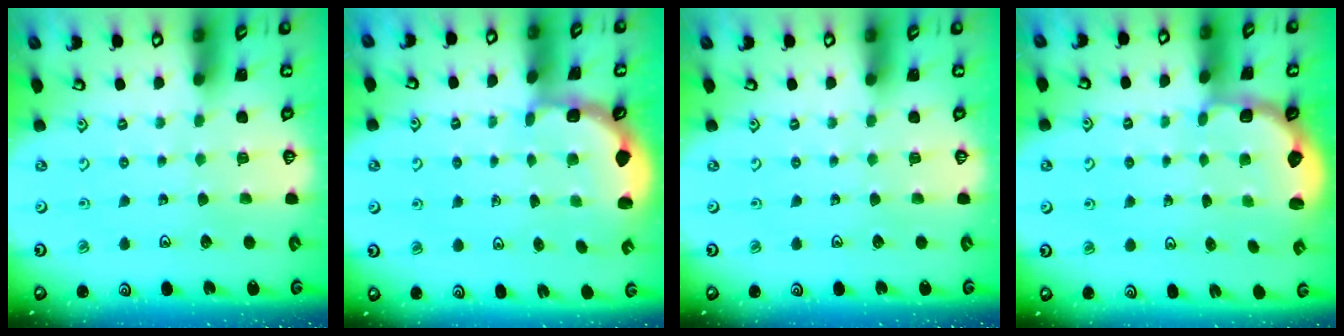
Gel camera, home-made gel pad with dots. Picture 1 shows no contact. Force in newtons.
{"total": 2.5, "press": 1.9, "slide": 1.6}
{"total": 0.0}
{"total": 2.8, "press": 2.1, "slide": 1.8}